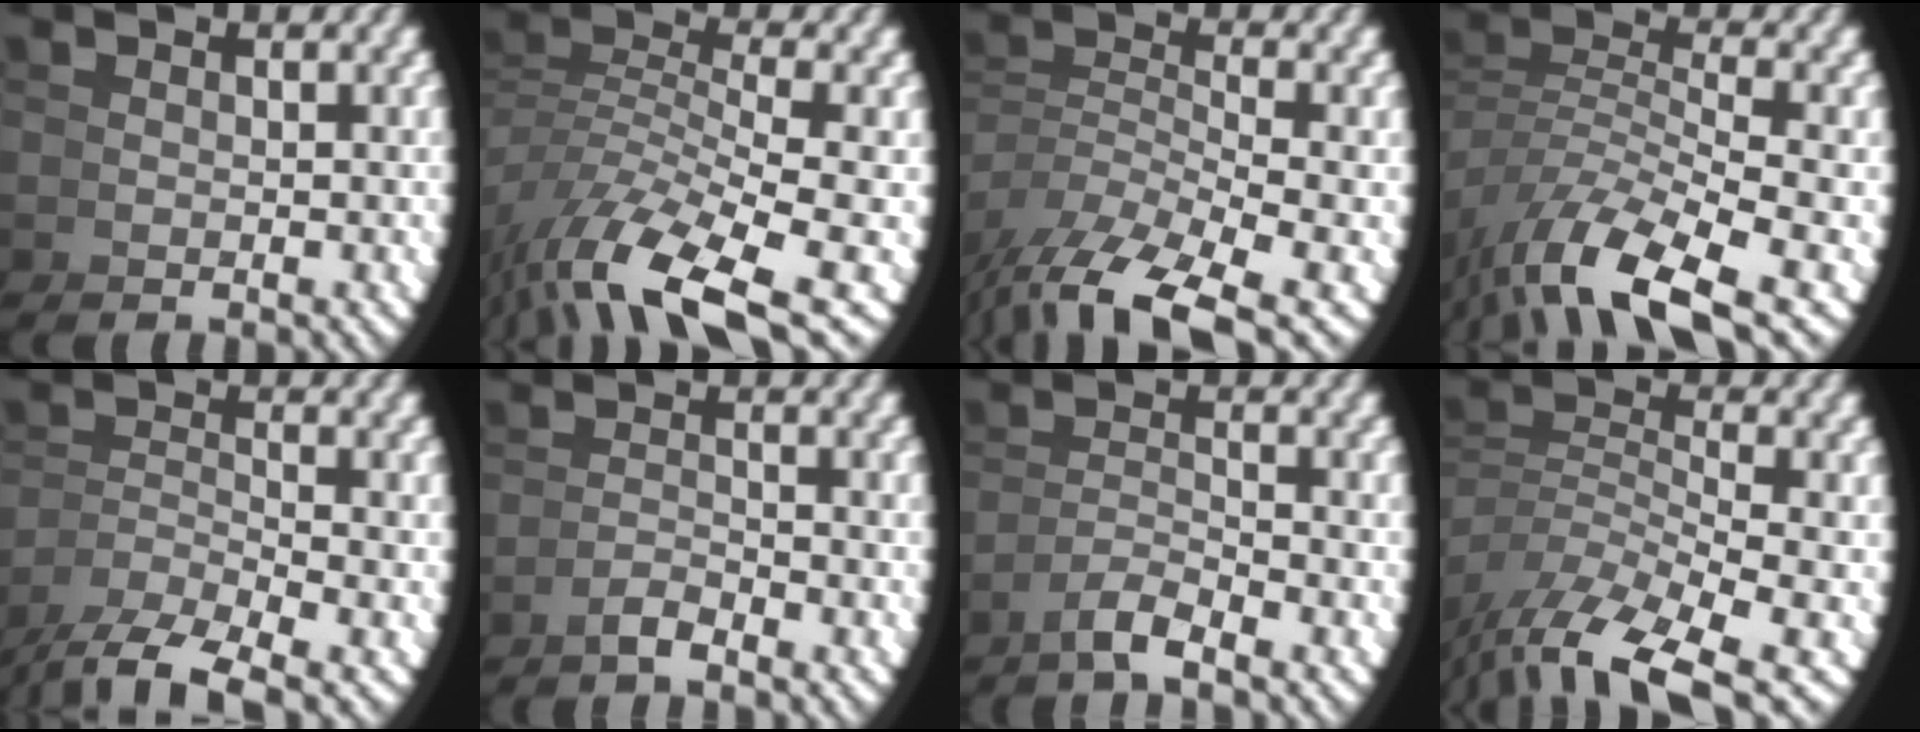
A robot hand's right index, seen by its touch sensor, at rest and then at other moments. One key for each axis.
{"total": 7.2, "fx": -4.0, "fy": 2.5, "fz": 5.4, "tx": -0.107, "ty": -0.033, "tz": -0.040}
{"total": 6.0, "fx": -3.5, "fy": 2.9, "fz": 3.9, "tx": -0.081, "ty": -0.031, "tz": -0.040}
{"total": 6.2, "fx": -3.4, "fy": 2.3, "fz": 4.7, "tx": -0.088, "ty": -0.021, "tz": -0.037}
{"total": 4.7, "fx": -3.6, "fy": 1.4, "fz": 2.6, "tx": -0.047, "ty": -0.013, "tz": -0.049}
{"total": 2.0, "fx": -1.6, "fy": -1.1, "fz": 0.3, "tx": 0.013, "ty": 0.008, "tz": -0.034}
{"total": 2.3, "fx": -1.8, "fy": -0.5, "fz": 1.3, "tx": -0.012, "ty": 0.005, "tz": -0.035}
{"total": 6.1, "fx": -3.7, "fy": 2.6, "fz": 4.1, "tx": -0.083, "ty": -0.032, "tz": -0.041}